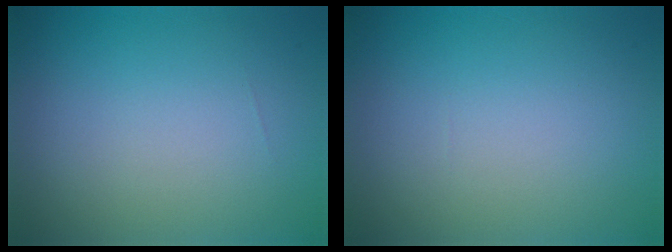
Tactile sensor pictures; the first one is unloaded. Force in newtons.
{"total": 0.0}